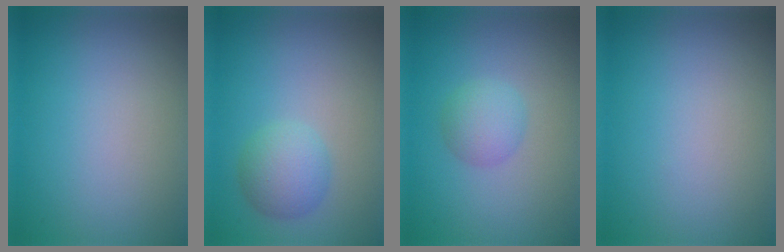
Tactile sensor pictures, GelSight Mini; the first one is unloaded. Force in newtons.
{"total": 3.2, "press": 3.2, "slide": 0.1}
{"total": 2.3, "press": 2.3, "slide": 0.1}
{"total": 0.0}